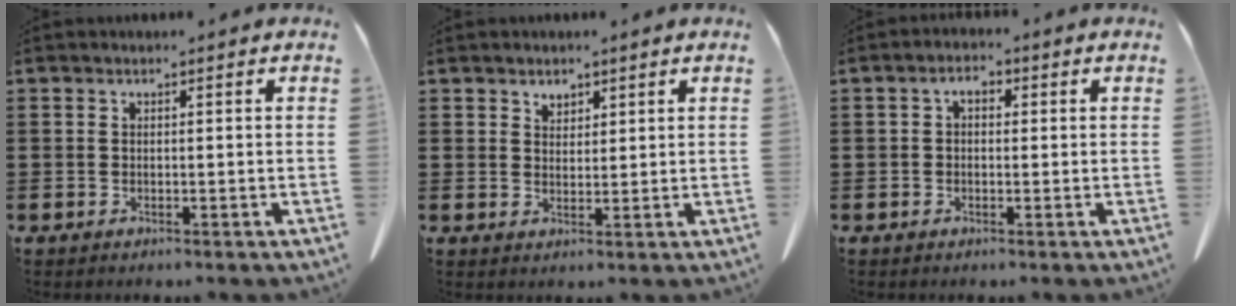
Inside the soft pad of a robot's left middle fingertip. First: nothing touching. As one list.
[{"total": 1.9, "force": [1.6, 1.0, 0.2], "torque": [0.000, 0.000, 0.029]}, {"total": 2.1, "force": [-0.2, 1.2, 1.7], "torque": [-0.036, 0.008, -0.006]}]